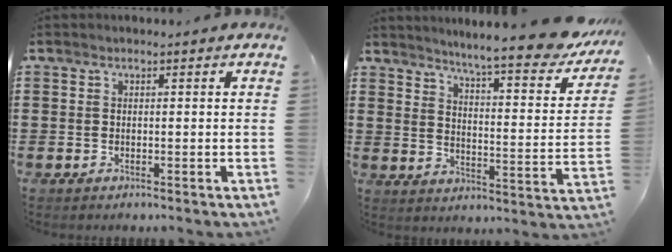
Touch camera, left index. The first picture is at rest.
{"total": 8.3, "force": [7.4, -0.7, 3.9], "torque": [-0.081, -0.057, 0.118]}